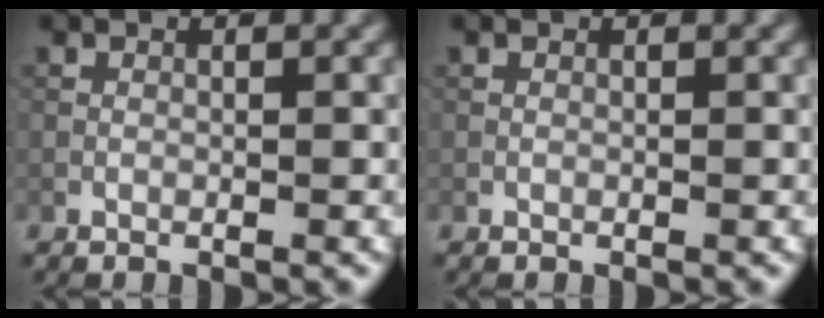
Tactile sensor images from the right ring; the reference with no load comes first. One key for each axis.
{"total": 0.0}